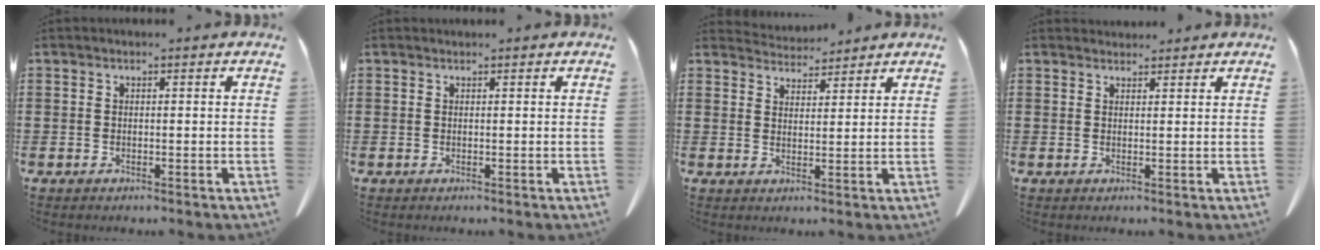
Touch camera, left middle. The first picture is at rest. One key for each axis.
{"total": 0.0}
{"total": 4.4, "fx": 4.2, "fy": 0.8, "fz": 0.6, "tx": -0.023, "ty": -0.014, "tz": 0.081}
{"total": 1.6, "fx": 1.5, "fy": 0.4, "fz": 0.0, "tx": 0.004, "ty": -0.001, "tz": 0.028}